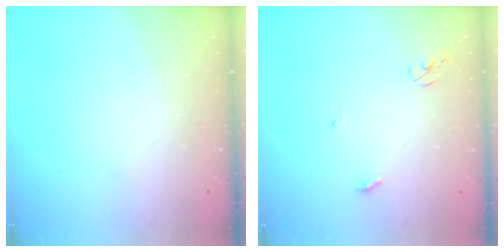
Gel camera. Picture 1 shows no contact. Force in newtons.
{"total": 3.7, "press": 3.7, "slide": 0.1}